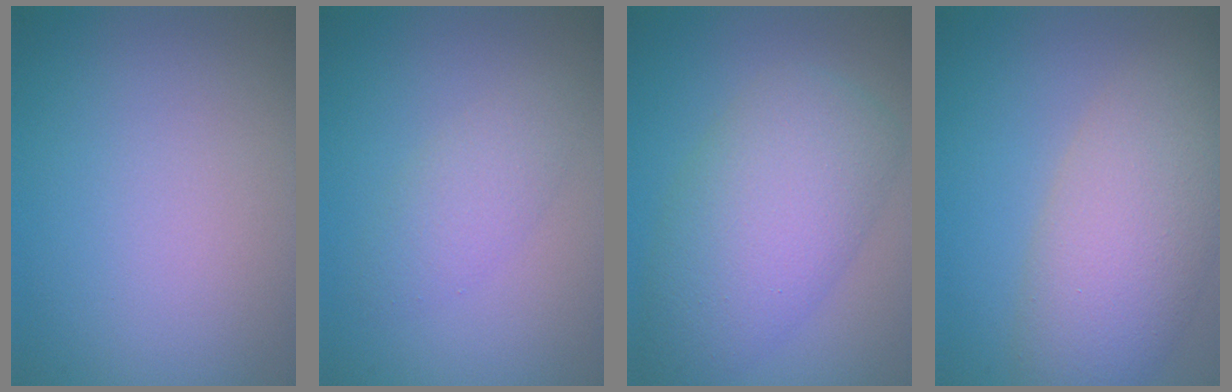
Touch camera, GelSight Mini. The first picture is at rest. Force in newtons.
{"total": 2.0, "press": 2.0, "slide": 0.1}
{"total": 7.1, "press": 7.1, "slide": 0.3}
{"total": 6.9, "press": 6.9, "slide": 0.5}